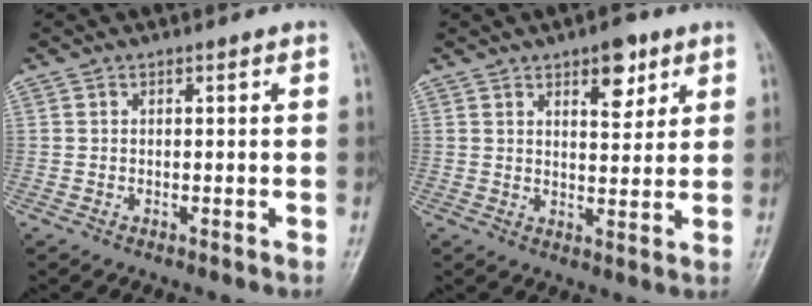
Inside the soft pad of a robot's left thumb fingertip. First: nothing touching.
{"total": 6.7, "force": [3.8, 3.1, 4.6], "torque": [-0.041, -0.020, 0.051]}